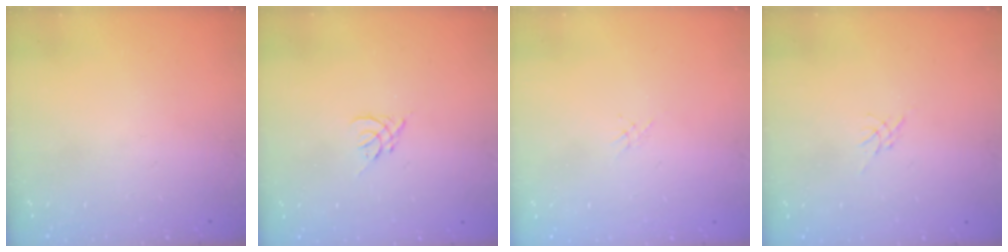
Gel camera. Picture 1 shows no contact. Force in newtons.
{"total": 1.3, "press": 1.2, "slide": 0.6}
{"total": 1.3, "press": 1.2, "slide": 0.3}
{"total": 0.0}